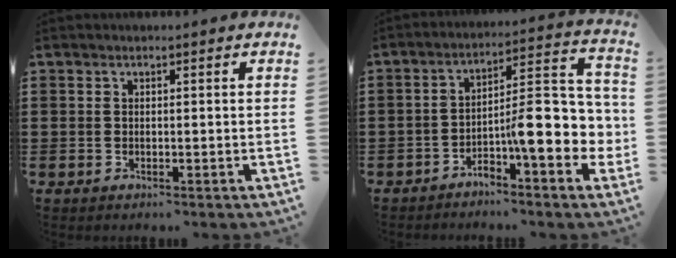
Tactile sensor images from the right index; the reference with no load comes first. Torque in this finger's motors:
{"motor_torque": [1.52, -0.62, 0.58, 0.15]}